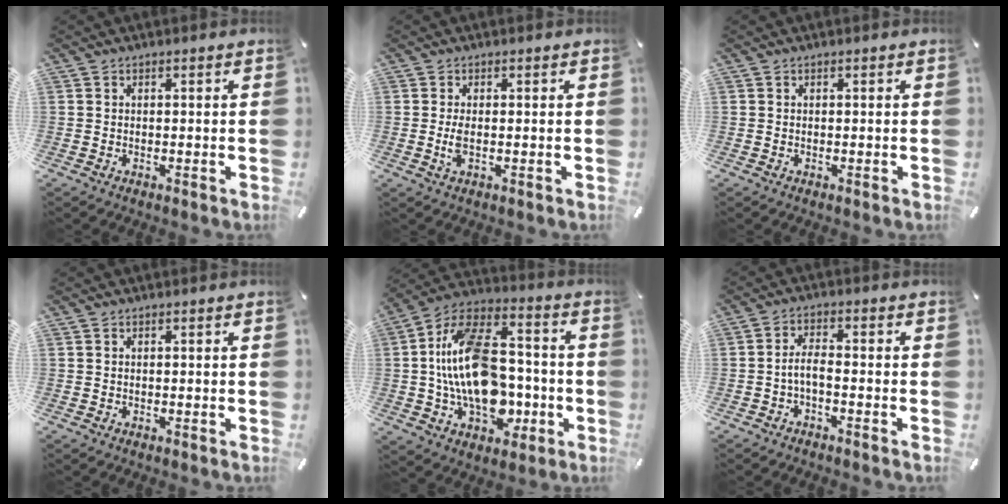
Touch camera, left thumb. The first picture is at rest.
{"total": 3.0, "force": [-0.2, 1.1, 2.8], "torque": [-0.066, -0.006, -0.008]}
{"total": 0.0}
{"total": 0.0}
{"total": 21.4, "force": [-1.8, 14.0, 16.0], "torque": [-0.320, 0.016, -0.027]}
{"total": 4.2, "force": [-1.8, 1.4, 3.5], "torque": [-0.075, 0.008, -0.037]}